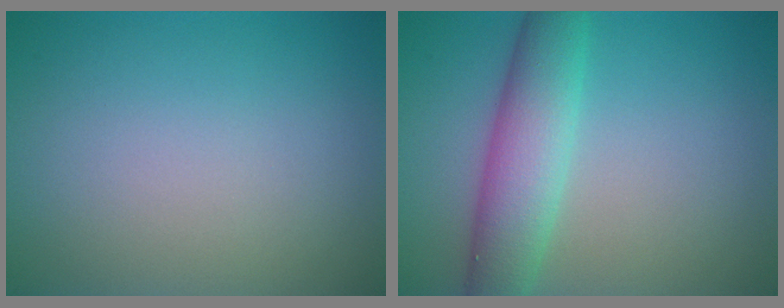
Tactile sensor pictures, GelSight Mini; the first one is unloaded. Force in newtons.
{"total": 5.6, "press": 5.6, "slide": 0.2}